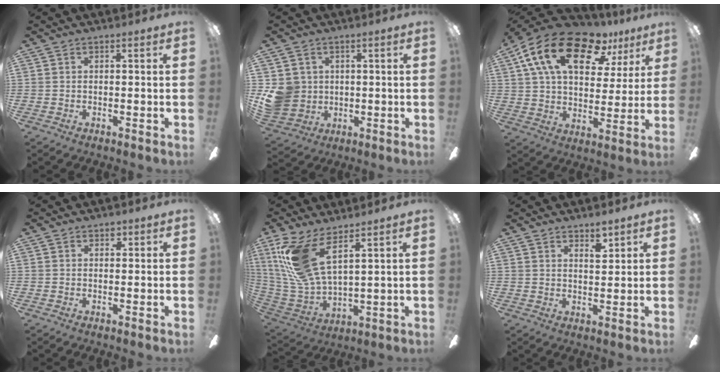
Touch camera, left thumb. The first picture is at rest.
{"total": 8.7, "force": [1.1, 8.1, 2.8], "torque": [-0.073, 0.004, 0.025]}
{"total": 20.9, "force": [11.9, 10.6, 13.6], "torque": [-0.235, -0.049, 0.205]}
{"total": 1.5, "force": [0.9, 1.0, 0.6], "torque": [0.004, -0.002, 0.012]}
{"total": 17.8, "force": [8.8, 7.3, 13.6], "torque": [-0.300, -0.029, 0.158]}
{"total": 4.3, "force": [3.4, 1.6, 2.0], "torque": [-0.013, -0.020, 0.056]}